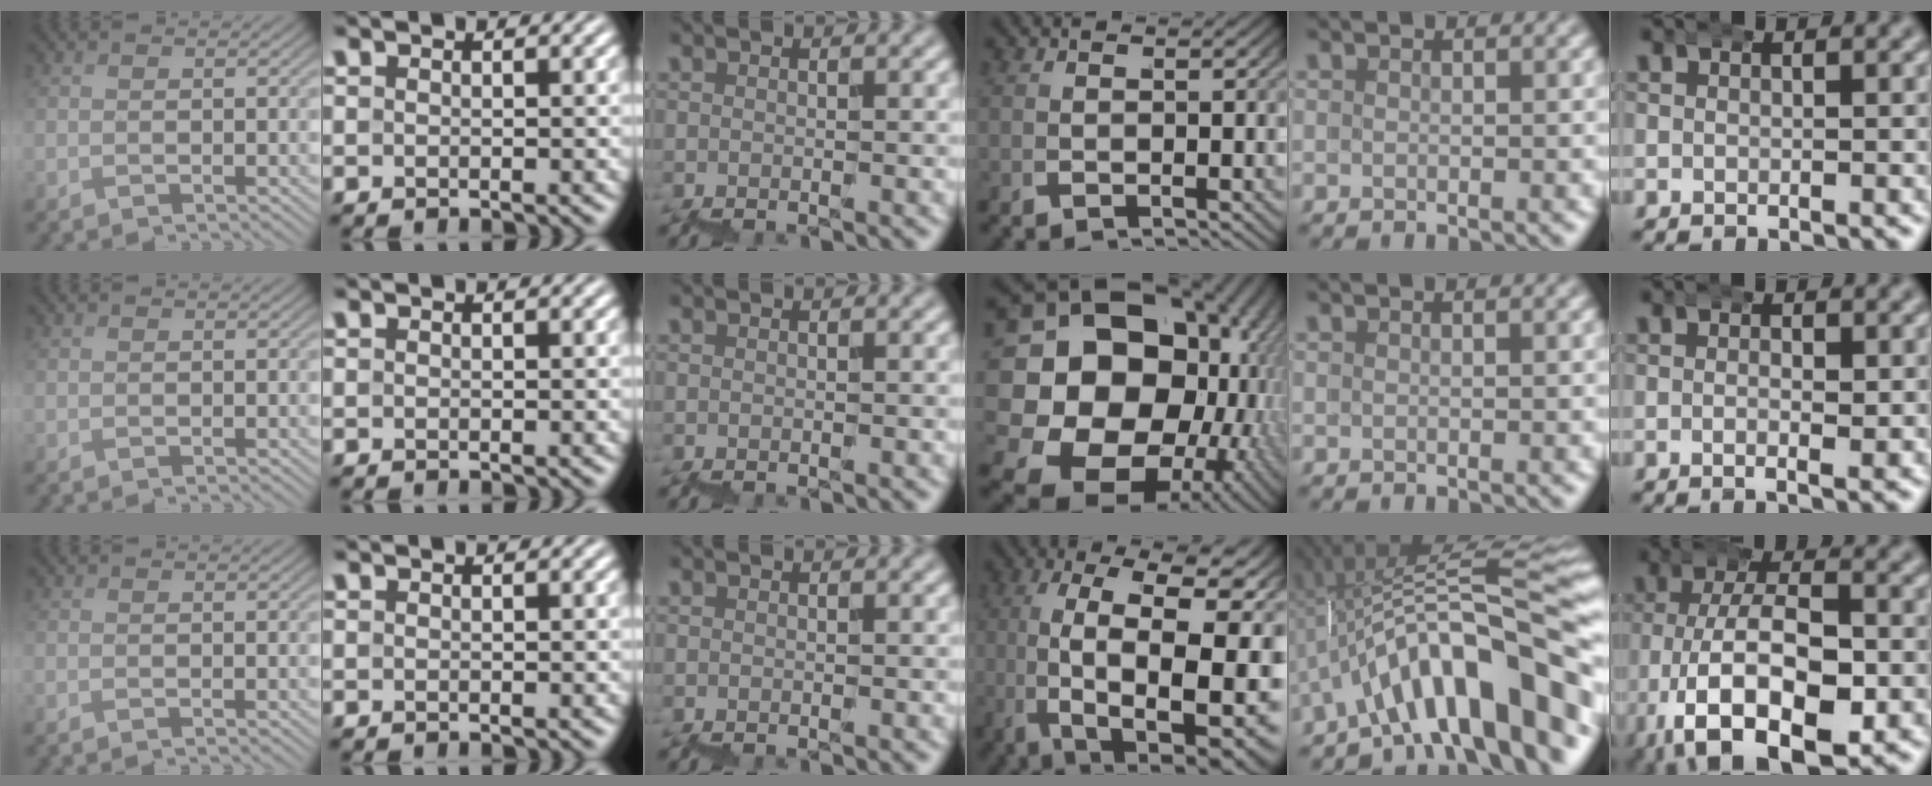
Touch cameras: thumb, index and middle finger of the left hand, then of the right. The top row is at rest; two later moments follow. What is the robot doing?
{"motion": "wrap", "object": "bubble wrap"}